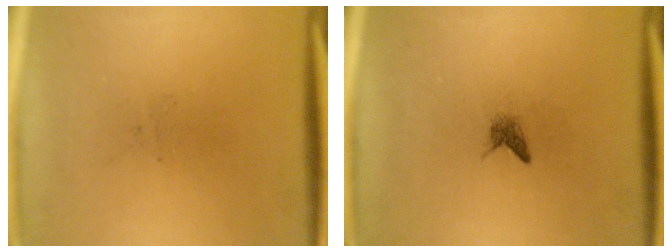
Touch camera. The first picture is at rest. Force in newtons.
{"total": 1.0}